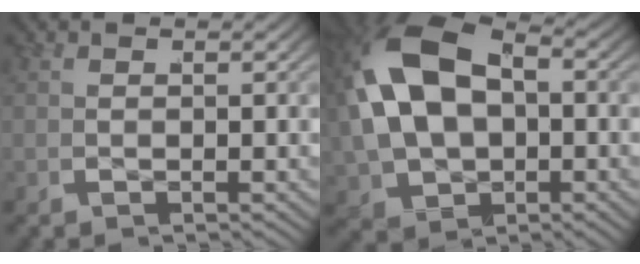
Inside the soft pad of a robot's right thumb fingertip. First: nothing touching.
{"total": 12.8, "force": [0.1, 9.1, 9.0], "torque": [-0.225, -0.035, 0.023]}